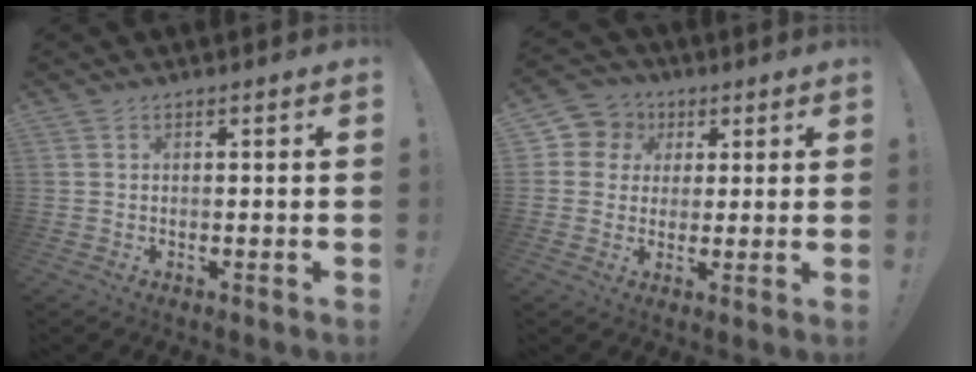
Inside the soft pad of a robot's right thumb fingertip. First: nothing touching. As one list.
[{"total": 7.6, "force": [1.7, 7.2, 1.6], "torque": [-0.030, -0.002, 0.038]}]